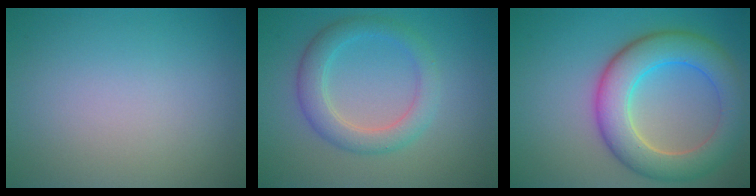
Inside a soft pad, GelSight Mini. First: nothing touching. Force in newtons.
{"total": 3.7, "press": 3.7, "slide": 0.0}
{"total": 7.7, "press": 7.7, "slide": 0.4}